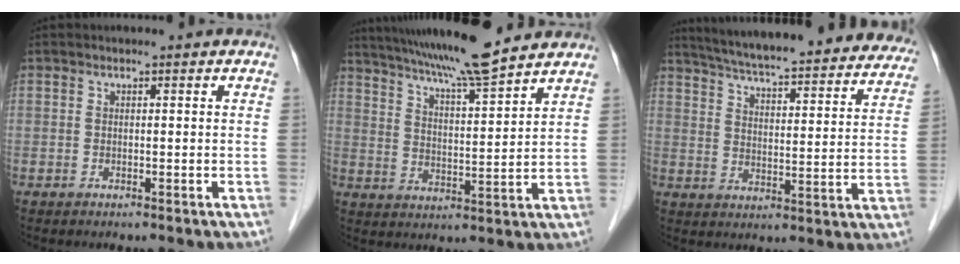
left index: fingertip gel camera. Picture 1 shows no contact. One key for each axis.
{"total": 14.1, "fx": 12.4, "fy": -0.1, "fz": 6.8, "tx": -0.118, "ty": 0.008, "tz": 0.194}
{"total": 31.7, "fx": 28.6, "fy": 4.8, "fz": 12.9, "tx": -0.208, "ty": -0.048, "tz": 0.354}